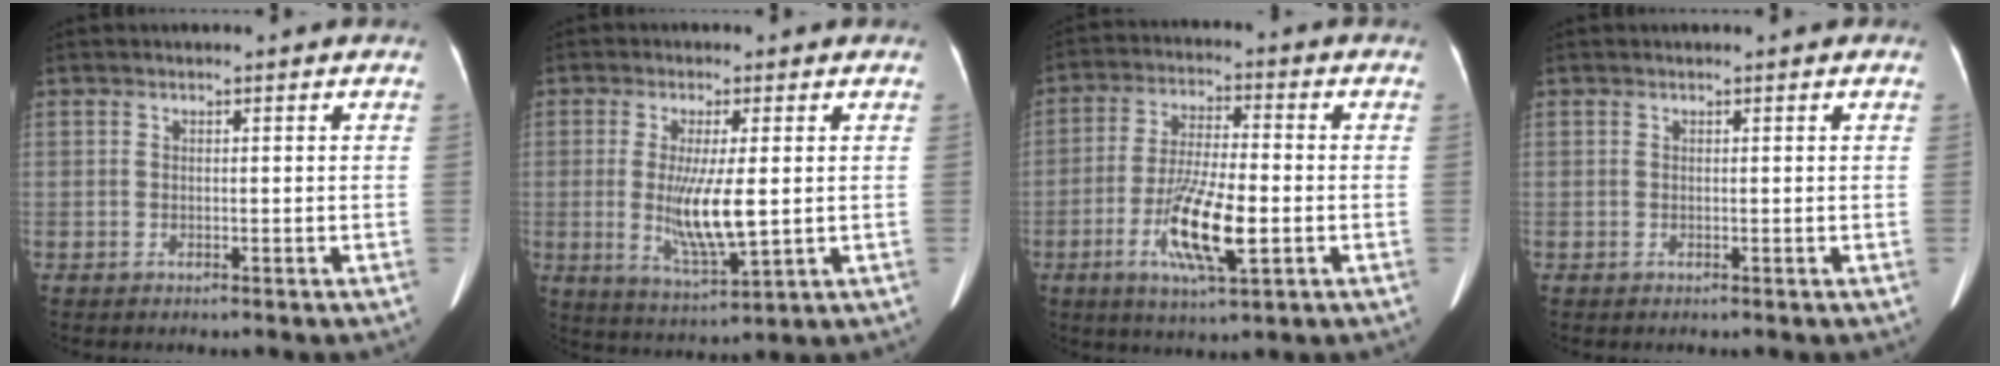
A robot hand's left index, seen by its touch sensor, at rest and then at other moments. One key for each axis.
{"total": 8.7, "fx": -0.4, "fy": 1.5, "fz": 8.6, "tx": -0.168, "ty": -0.025, "tz": -0.006}
{"total": 11.6, "fx": -3.8, "fy": 2.1, "fz": 10.8, "tx": -0.205, "ty": -0.012, "tz": -0.069}
{"total": 0.5, "fx": 0.4, "fy": 0.1, "fz": 0.3, "tx": -0.005, "ty": 0.004, "tz": 0.003}